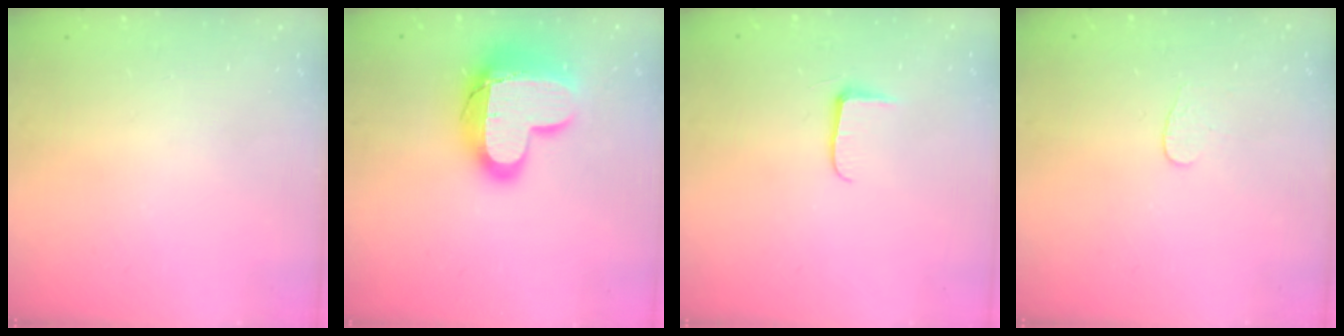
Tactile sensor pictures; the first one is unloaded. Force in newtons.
{"total": 18.5, "press": 18.5, "slide": 1.2}
{"total": 5.8, "press": 5.8, "slide": 0.9}
{"total": 3.2, "press": 3.2, "slide": 0.3}